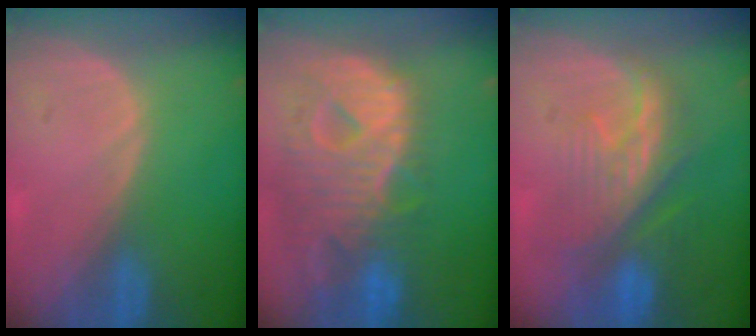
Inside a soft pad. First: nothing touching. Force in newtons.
{"total": 12.8, "press": 10.8, "slide": 6.8}
{"total": 9.0, "press": 8.5, "slide": 3.0}